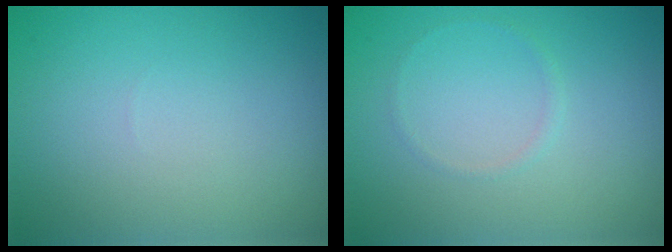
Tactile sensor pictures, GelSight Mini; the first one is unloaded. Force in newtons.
{"total": 0.6, "press": 0.6, "slide": 0.0}